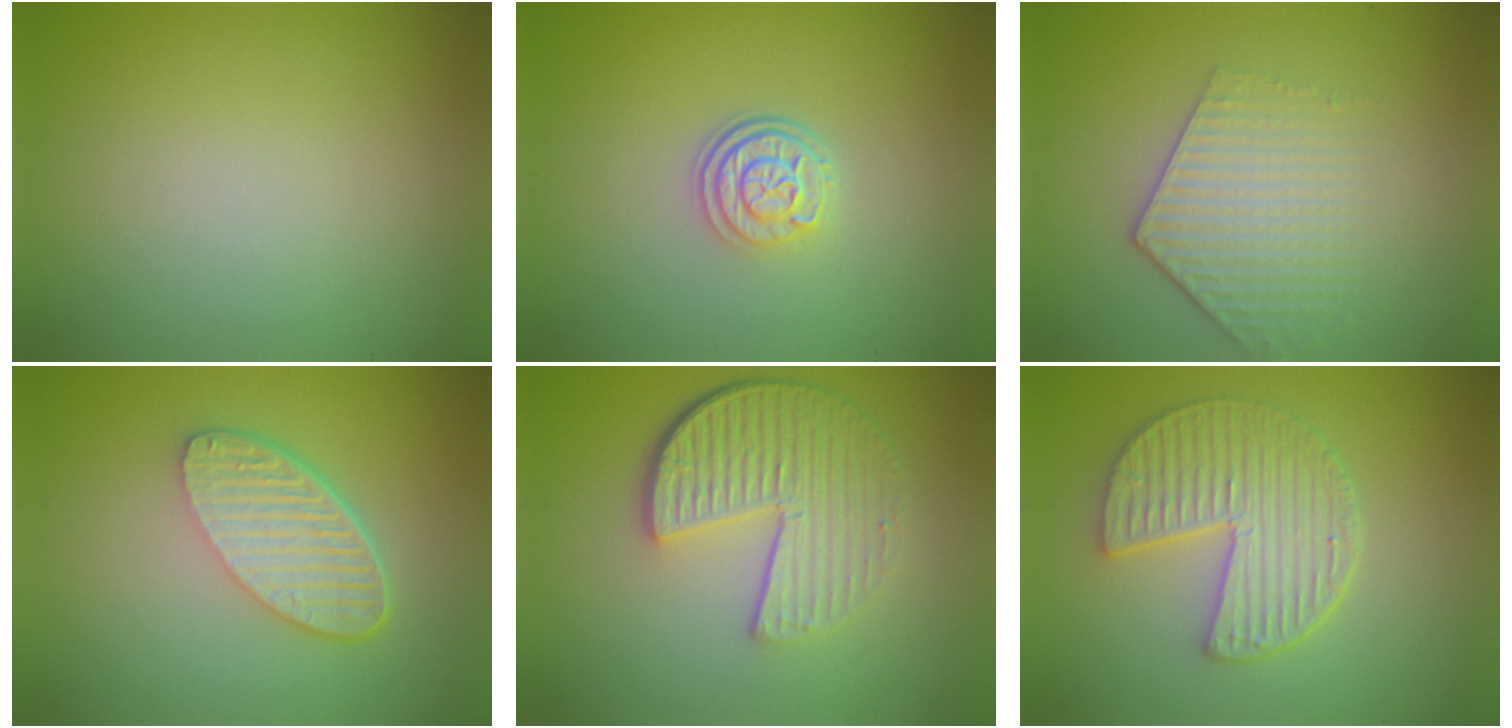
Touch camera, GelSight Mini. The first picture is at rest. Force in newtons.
{"total": 3.1, "press": 2.4, "slide": 1.9}
{"total": 4.3, "press": 3.2, "slide": 2.9}
{"total": 5.7, "press": 4.2, "slide": 3.9}
{"total": 6.3, "press": 4.5, "slide": 4.5}
{"total": 4.9, "press": 4.2, "slide": 2.5}